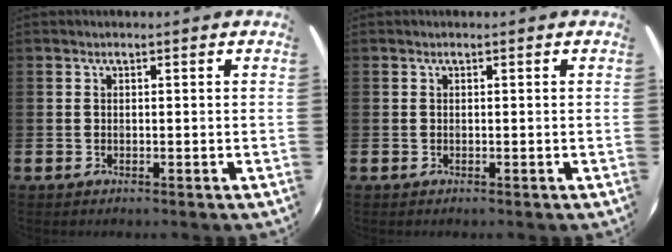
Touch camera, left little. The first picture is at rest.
{"total": 0.0}